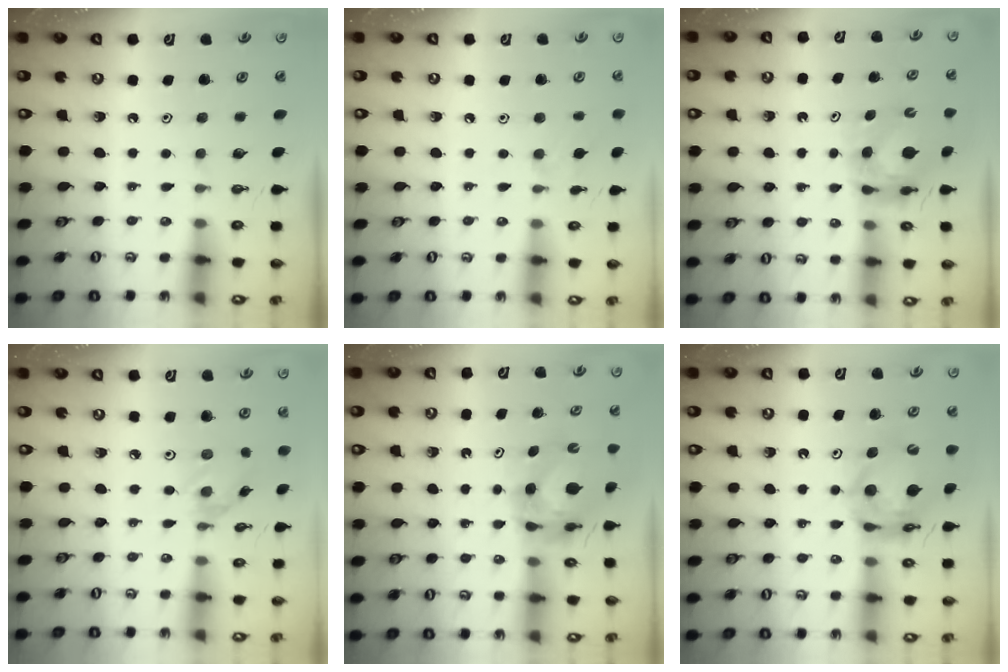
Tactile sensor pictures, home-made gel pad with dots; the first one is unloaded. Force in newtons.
{"total": 7.2, "press": 7.2, "slide": 0.8}
{"total": 6.2, "press": 6.1, "slide": 0.8}
{"total": 1.5, "press": 1.5, "slide": 0.0}
{"total": 7.4, "press": 7.3, "slide": 0.9}
{"total": 12.3, "press": 12.3, "slide": 1.4}